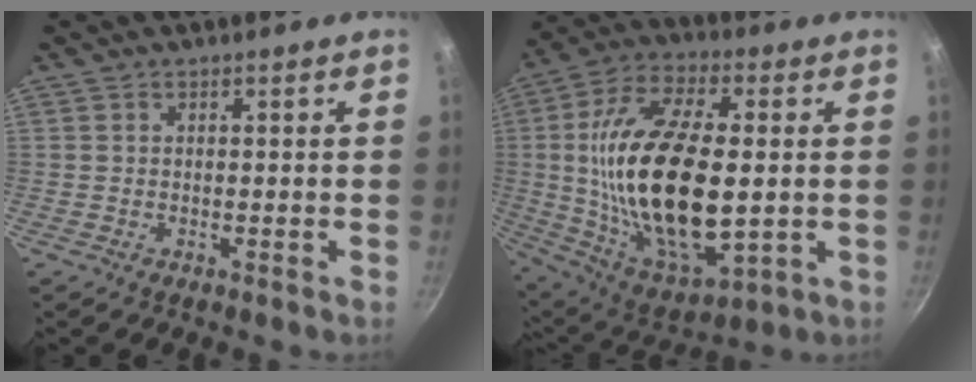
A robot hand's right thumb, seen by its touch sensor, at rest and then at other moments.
{"total": 27.4, "force": [0.5, 13.3, 24.0], "torque": [-0.455, 0.001, 0.014]}